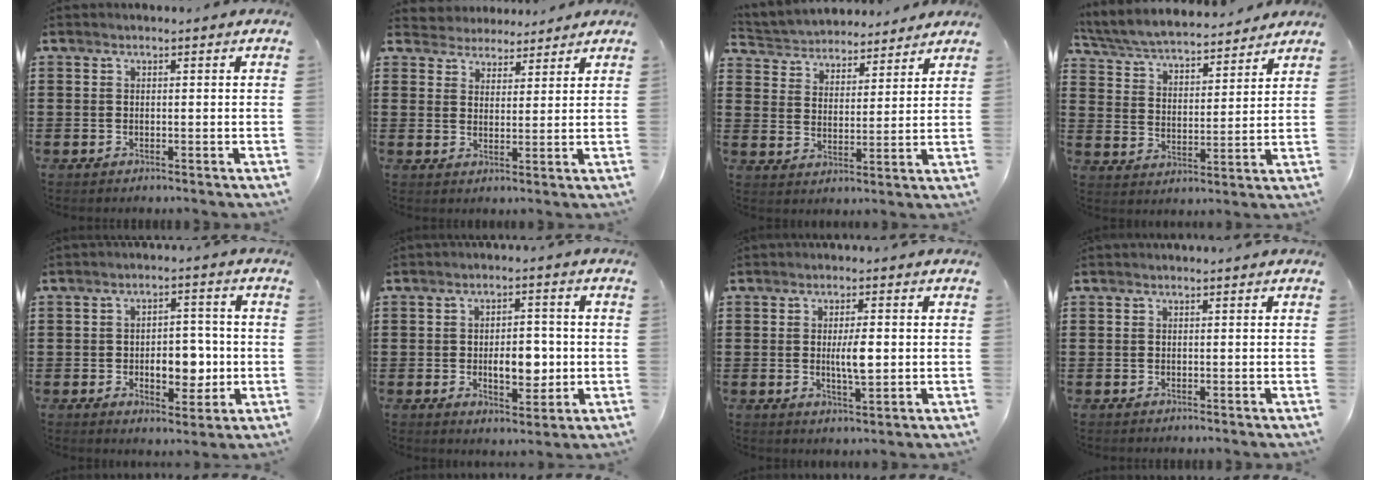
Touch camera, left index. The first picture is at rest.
{"total": 3.5, "force": [3.2, 1.2, -0.6], "torque": [-0.006, -0.006, 0.059]}
{"total": 3.9, "force": [3.8, 0.8, -0.5], "torque": [-0.015, -0.027, 0.064]}
{"total": 5.5, "force": [5.3, 0.4, 1.4], "torque": [-0.052, -0.033, 0.089]}
{"total": 7.1, "force": [-1.4, 4.2, 5.6], "torque": [-0.084, 0.006, -0.028]}
{"total": 6.9, "force": [-0.9, 3.7, 5.7], "torque": [-0.080, -0.001, -0.023]}
{"total": 4.7, "force": [0.1, 1.4, 4.5], "torque": [-0.073, -0.003, -0.002]}
{"total": 0.0}